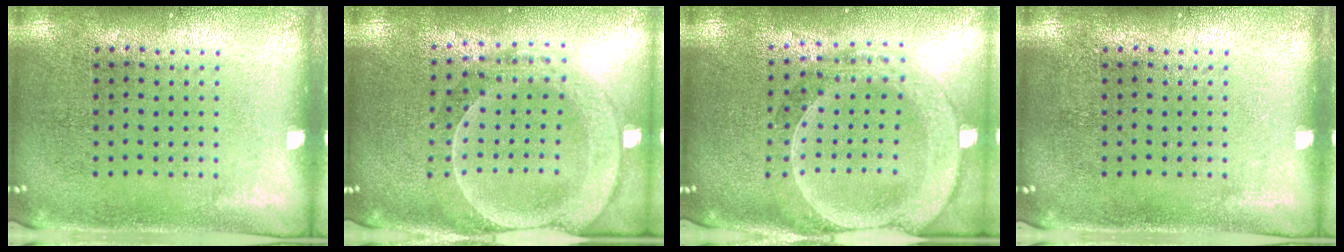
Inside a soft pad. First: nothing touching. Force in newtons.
{"total": 2.2, "press": 2.1, "slide": 0.8}
{"total": 2.6, "press": 2.3, "slide": 1.3}
{"total": 0.0}